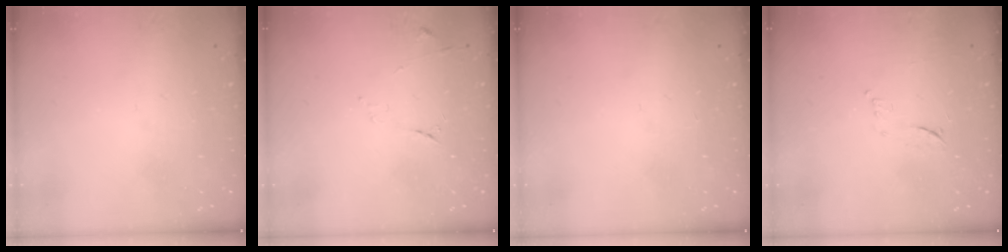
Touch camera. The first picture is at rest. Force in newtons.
{"total": 7.1, "press": 7.1, "slide": 0.7}
{"total": 0.0}
{"total": 7.6, "press": 7.6, "slide": 0.9}